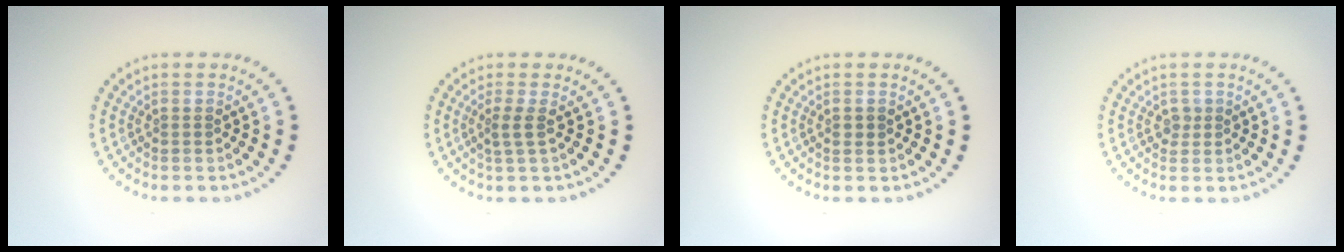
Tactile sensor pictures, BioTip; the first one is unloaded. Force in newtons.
{"total": 1.5, "press": 1.0, "slide": 1.1}
{"total": 0.8, "press": 0.7, "slide": 0.2}
{"total": 0.9, "press": 0.8, "slide": 0.5}